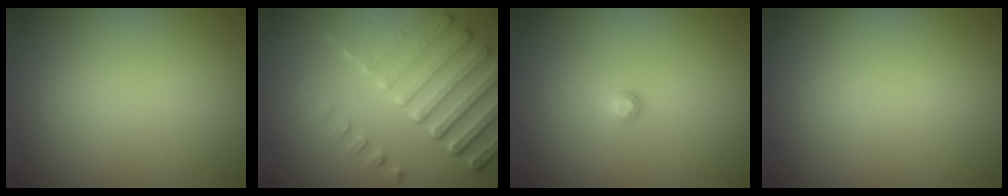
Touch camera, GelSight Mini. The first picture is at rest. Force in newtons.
{"total": 7.0, "press": 5.3, "slide": 4.5}
{"total": 0.8, "press": 0.8, "slide": 0.1}
{"total": 0.0}